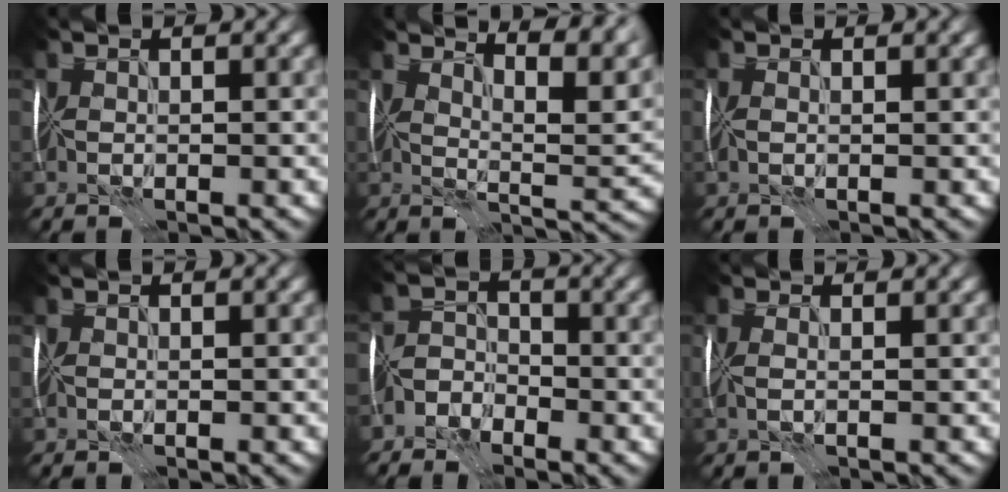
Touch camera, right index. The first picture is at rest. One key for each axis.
{"total": 8.7, "fx": 6.9, "fy": 1.9, "fz": 5.1, "tx": -0.063, "ty": 0.010, "tz": 0.083}
{"total": 1.2, "fx": 0.6, "fy": 0.9, "fz": 0.7, "tx": -0.014, "ty": 0.012, "tz": 0.002}
{"total": 0.0}
{"total": 3.4, "fx": -3.1, "fy": 1.4, "fz": 0.1, "tx": 0.014, "ty": 0.003, "tz": -0.062}
{"total": 2.3, "fx": 1.0, "fy": 1.2, "fz": 1.6, "tx": -0.024, "ty": 0.021, "tz": -0.001}